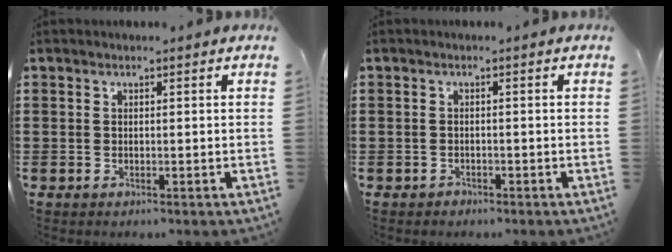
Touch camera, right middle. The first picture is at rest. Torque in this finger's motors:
{"motor_torque": [0.20, -0.29, -0.01, -0.02]}